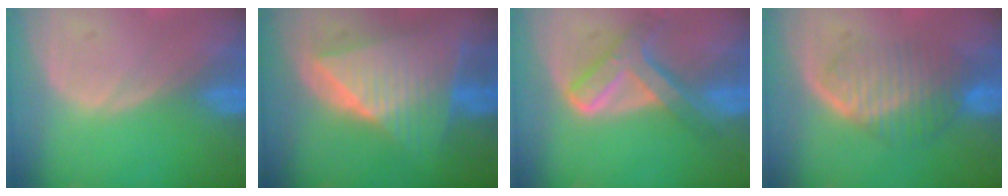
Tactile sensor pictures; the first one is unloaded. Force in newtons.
{"total": 9.9, "press": 9.9, "slide": 0.6}
{"total": 7.7, "press": 6.5, "slide": 4.2}
{"total": 6.3, "press": 6.2, "slide": 1.3}